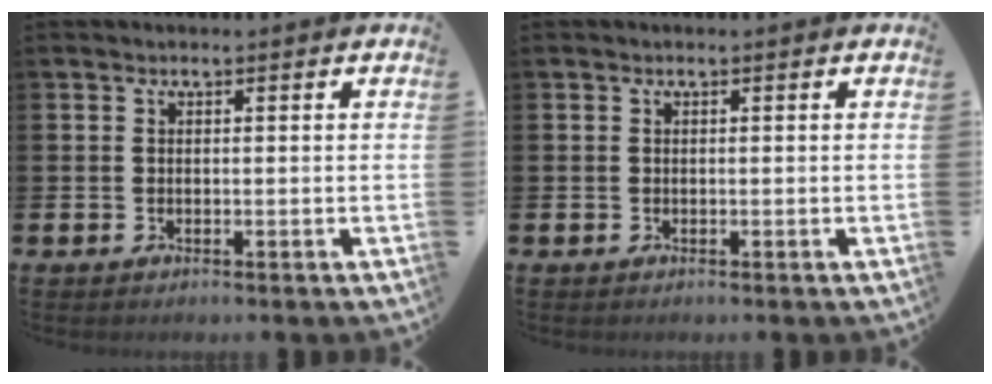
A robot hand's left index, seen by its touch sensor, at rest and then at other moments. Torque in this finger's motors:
{"motor_torque": [0.00, 0.00, 0.00, 0.00]}